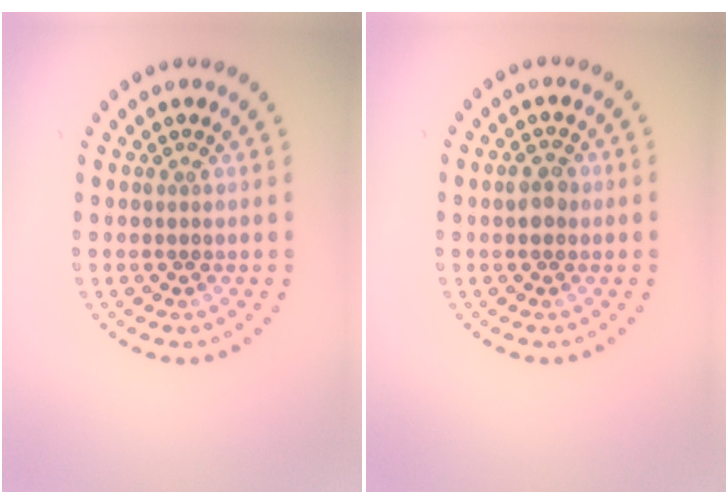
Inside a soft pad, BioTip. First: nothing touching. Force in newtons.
{"total": 1.8, "press": 1.8, "slide": 0.3}